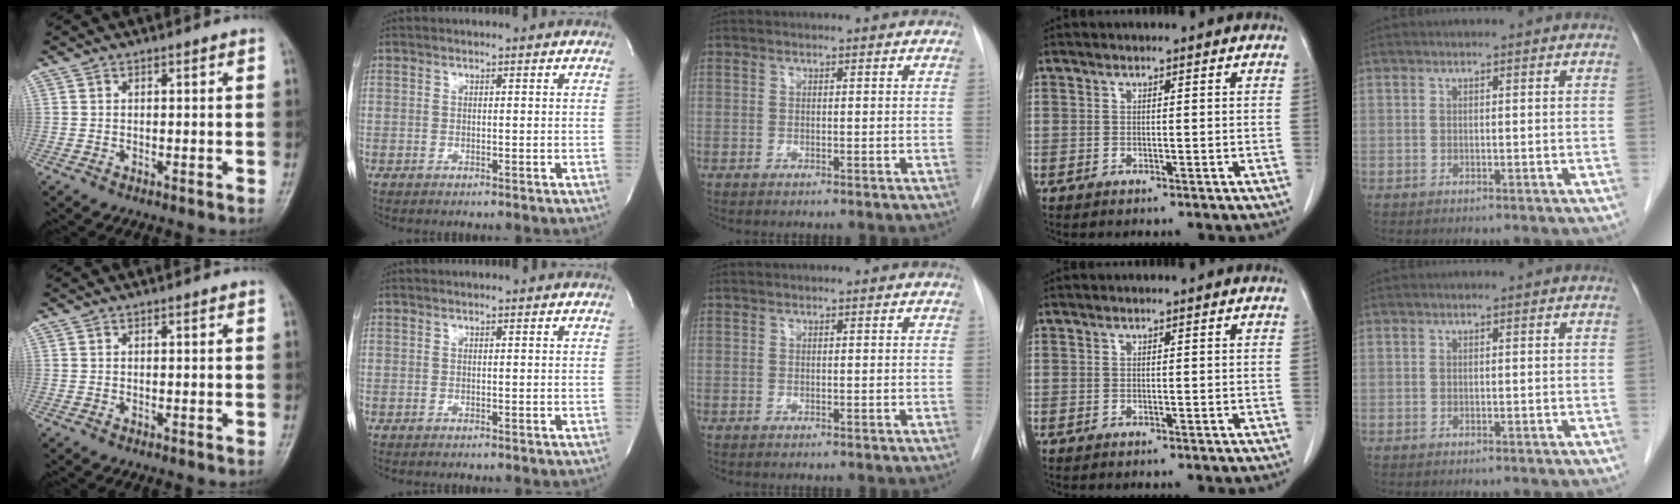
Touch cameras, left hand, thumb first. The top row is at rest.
{}